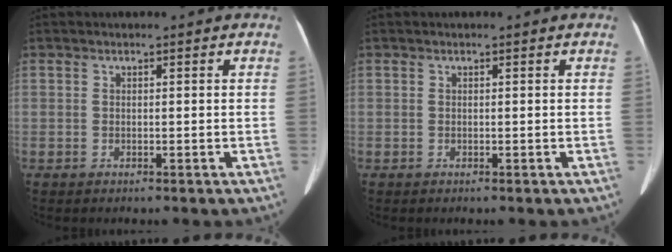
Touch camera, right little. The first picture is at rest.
{"total": 0.0}